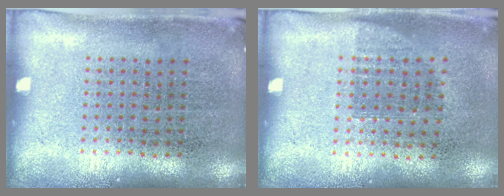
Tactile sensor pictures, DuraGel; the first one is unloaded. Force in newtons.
{"total": 0.7, "press": 0.6, "slide": 0.3}